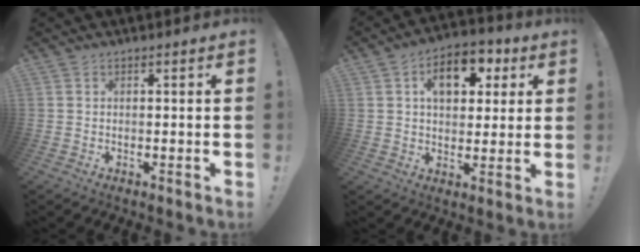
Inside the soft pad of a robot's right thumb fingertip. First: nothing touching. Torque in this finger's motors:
{"motor_torque": [0.36, 1.54, 1.11, 0.36, 0.07]}